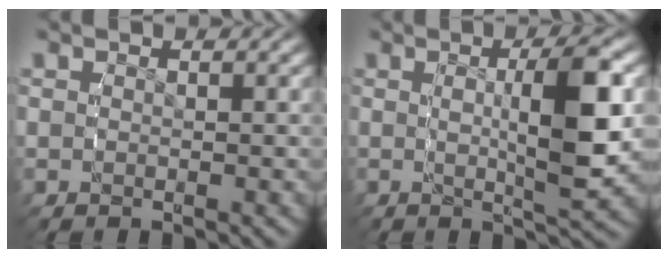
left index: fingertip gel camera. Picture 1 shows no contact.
{"total": 6.5, "force": [0.5, 1.2, 6.4], "torque": [-0.086, 0.005, 0.004]}